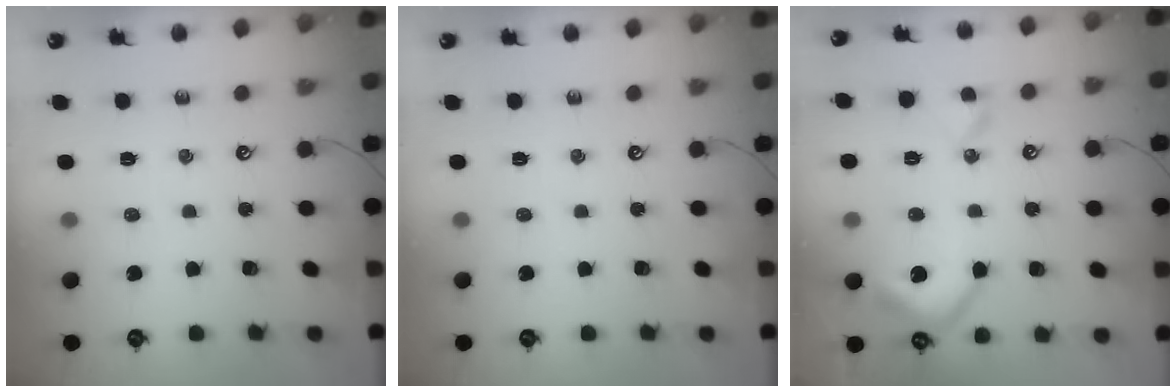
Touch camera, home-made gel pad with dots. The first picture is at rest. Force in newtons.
{"total": 0.0}
{"total": 7.8, "press": 7.7, "slide": 1.5}